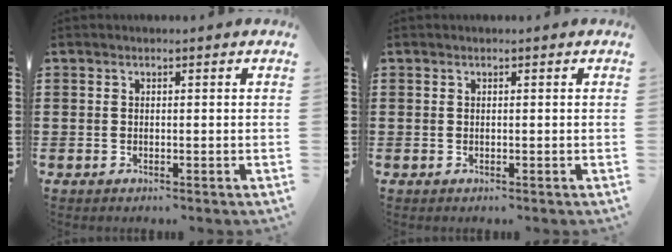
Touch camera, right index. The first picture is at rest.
{"total": 0.0}